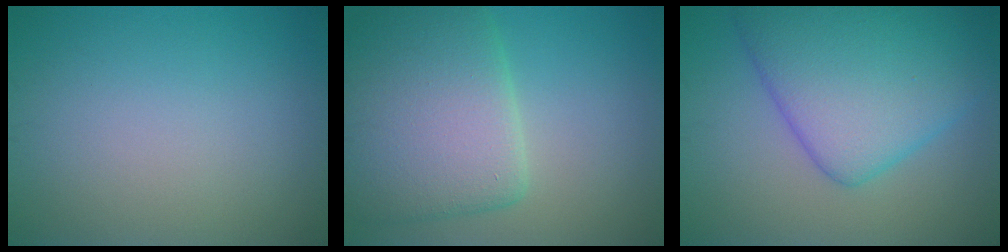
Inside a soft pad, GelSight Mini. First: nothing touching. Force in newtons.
{"total": 8.8, "press": 8.7, "slide": 1.0}
{"total": 9.3, "press": 9.3, "slide": 0.1}